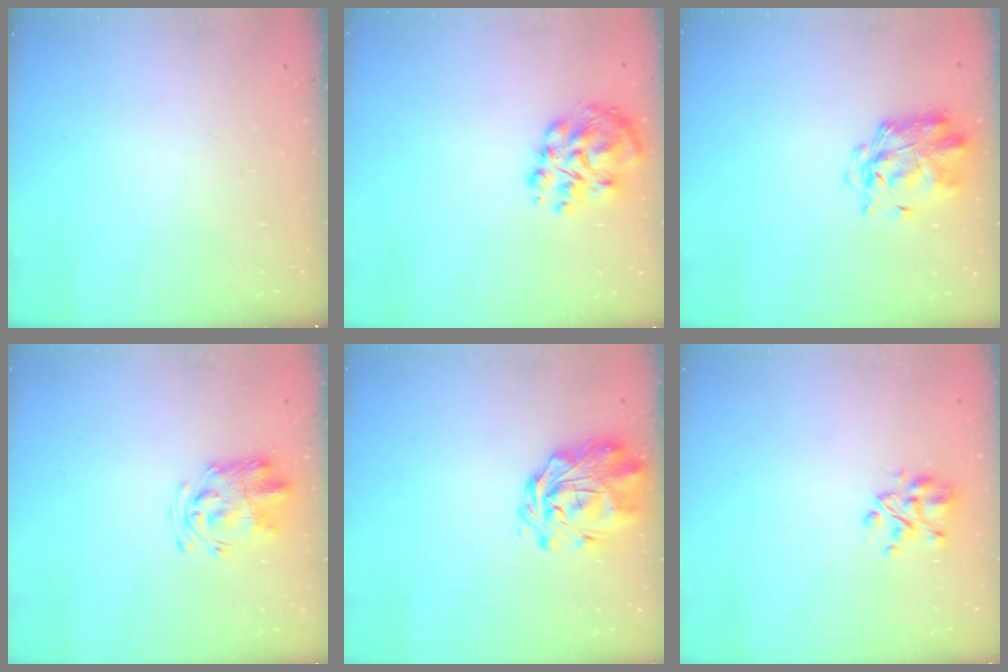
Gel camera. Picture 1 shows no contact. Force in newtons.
{"total": 10.4, "press": 10.3, "slide": 1.5}
{"total": 2.9, "press": 2.8, "slide": 0.8}
{"total": 4.1, "press": 4.1, "slide": 0.7}
{"total": 2.9, "press": 2.6, "slide": 1.4}
{"total": 4.6, "press": 4.4, "slide": 1.4}